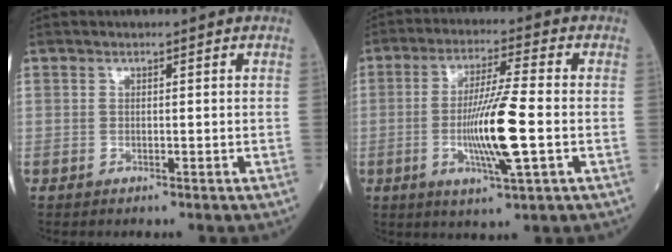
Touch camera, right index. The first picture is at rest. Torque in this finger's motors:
{"motor_torque": [1.68, -0.29, 0.85, 0.21]}